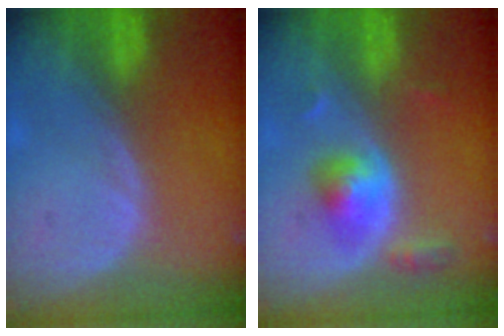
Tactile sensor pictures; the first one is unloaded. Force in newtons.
{"total": 5.2, "press": 4.9, "slide": 1.8}